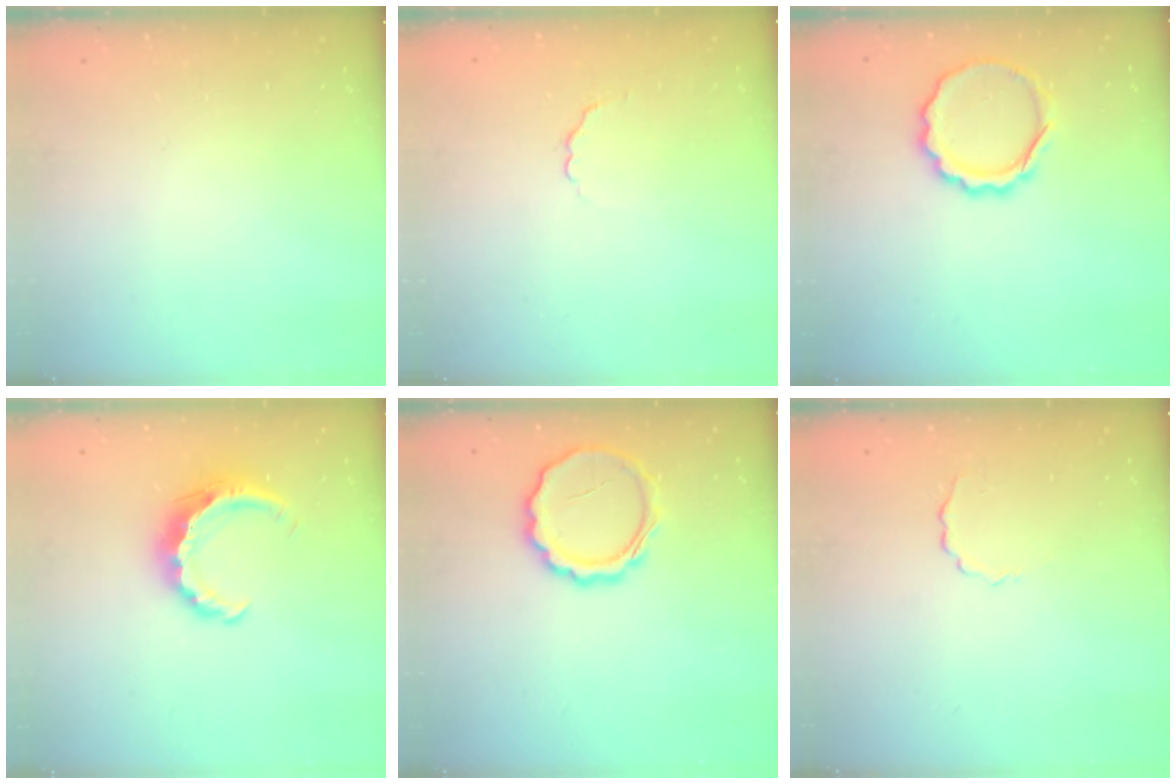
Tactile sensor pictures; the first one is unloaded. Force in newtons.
{"total": 1.8, "press": 1.5, "slide": 1.0}
{"total": 10.2, "press": 10.0, "slide": 1.9}
{"total": 8.8, "press": 8.7, "slide": 1.3}
{"total": 8.5, "press": 8.4, "slide": 0.5}
{"total": 2.0, "press": 1.9, "slide": 0.7}